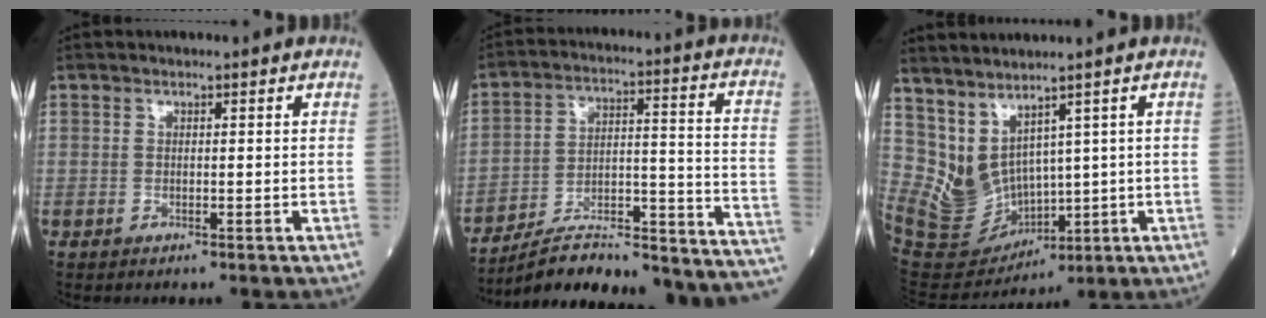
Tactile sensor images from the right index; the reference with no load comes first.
{"total": 24.7, "force": [-21.2, 4.2, 12.0], "torque": [-0.111, 0.038, -0.300]}
{"total": 9.1, "force": [4.4, 6.1, 5.2], "torque": [-0.115, 0.003, 0.124]}